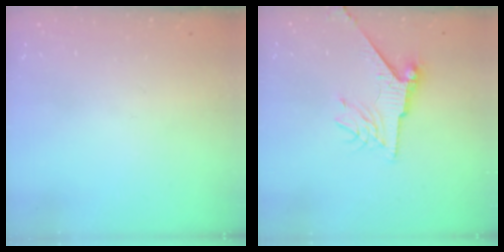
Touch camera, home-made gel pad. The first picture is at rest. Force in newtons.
{"total": 7.6, "press": 7.6, "slide": 1.0}